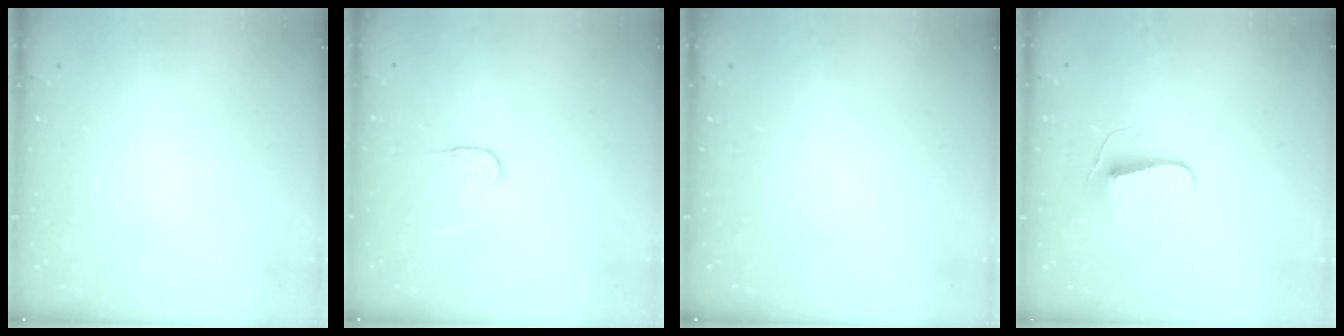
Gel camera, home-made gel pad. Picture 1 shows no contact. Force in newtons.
{"total": 3.4, "press": 3.4, "slide": 0.3}
{"total": 0.0}
{"total": 7.5, "press": 7.4, "slide": 0.6}